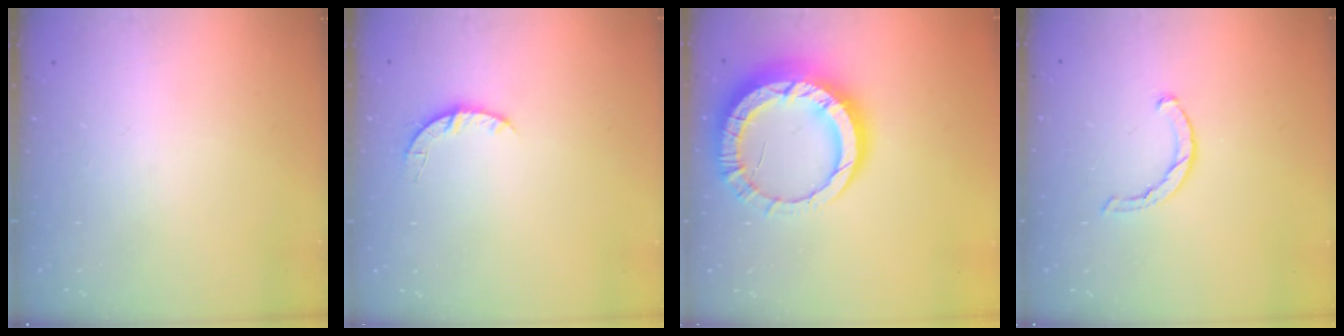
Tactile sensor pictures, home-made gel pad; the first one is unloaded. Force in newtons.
{"total": 3.3, "press": 3.2, "slide": 0.5}
{"total": 15.5, "press": 15.5, "slide": 1.3}
{"total": 1.9, "press": 1.9, "slide": 0.3}